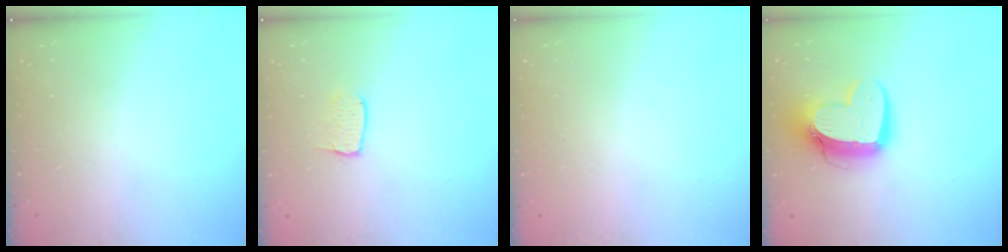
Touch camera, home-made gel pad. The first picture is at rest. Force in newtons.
{"total": 4.3, "press": 4.3, "slide": 0.3}
{"total": 0.0}
{"total": 14.4, "press": 14.3, "slide": 1.3}